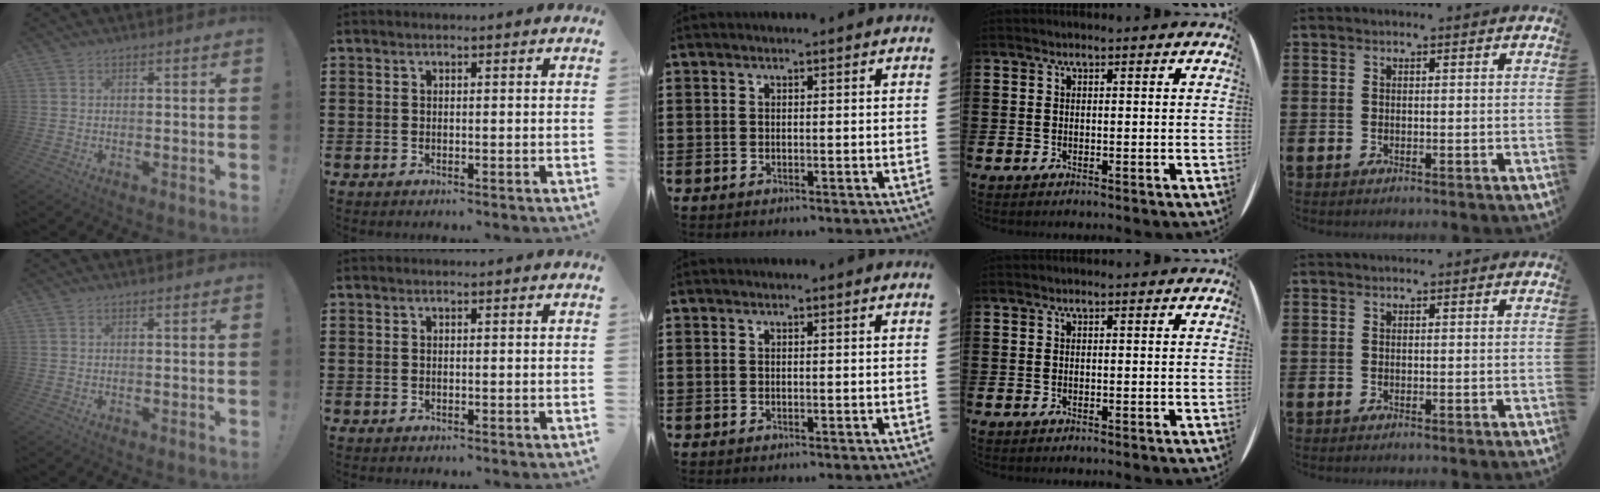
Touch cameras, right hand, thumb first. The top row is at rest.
{}